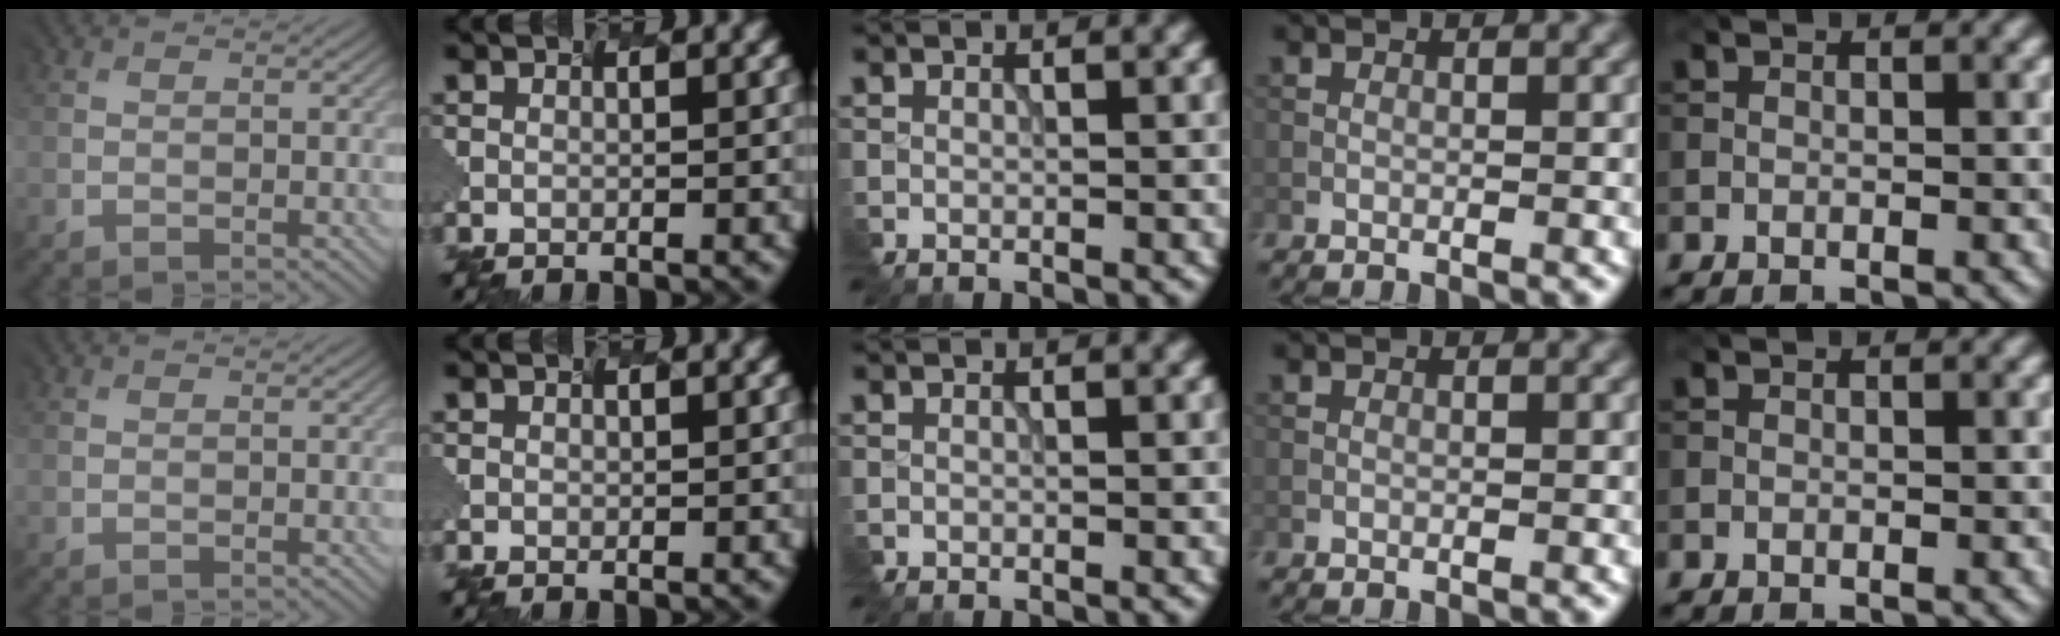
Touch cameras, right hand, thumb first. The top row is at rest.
{"index": {"total": 0.5, "force": [-0.1, -0.3, -0.4], "torque": [-0.002, -0.001, 0.012]}}